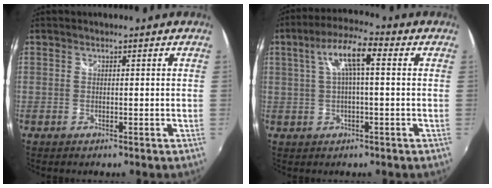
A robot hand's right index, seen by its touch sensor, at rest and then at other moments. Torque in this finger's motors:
{"motor_torque": [0.44, 0.32, 0.46, 0.13]}